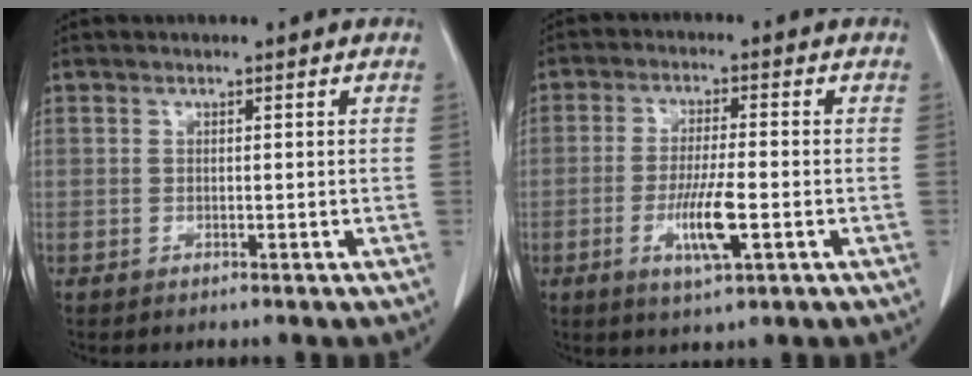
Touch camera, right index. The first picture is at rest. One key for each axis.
{"total": 7.3, "fx": -2.3, "fy": 0.7, "fz": 6.8, "tx": -0.130, "ty": -0.013, "tz": -0.040}